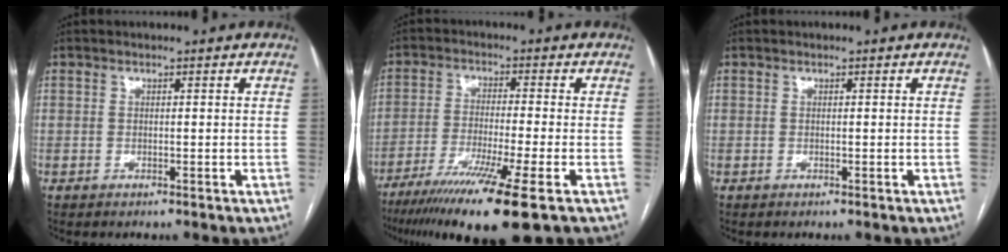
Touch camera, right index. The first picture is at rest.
{"total": 14.2, "force": [-9.1, -0.8, 10.9], "torque": [-0.187, -0.043, -0.150]}
{"total": 0.0}